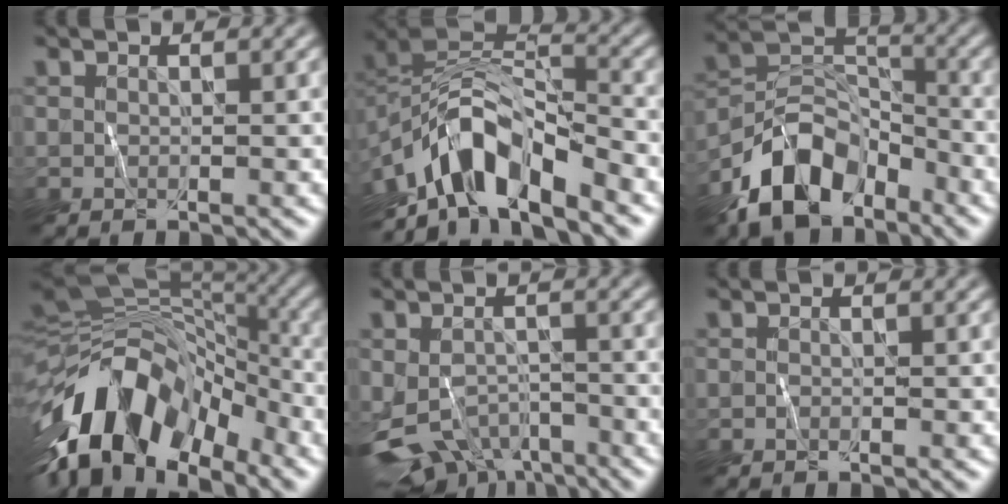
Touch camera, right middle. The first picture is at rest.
{"total": 10.3, "force": [-5.8, 4.3, 7.3], "torque": [-0.120, 0.012, -0.118]}
{"total": 9.3, "force": [-5.9, 5.3, 4.8], "torque": [-0.080, 0.003, -0.123]}
{"total": 14.8, "force": [-6.1, 8.4, 10.5], "torque": [-0.197, 0.019, -0.114]}
{"total": 6.2, "force": [-3.4, 3.6, 3.7], "torque": [-0.070, -0.023, -0.055]}
{"total": 0.0}